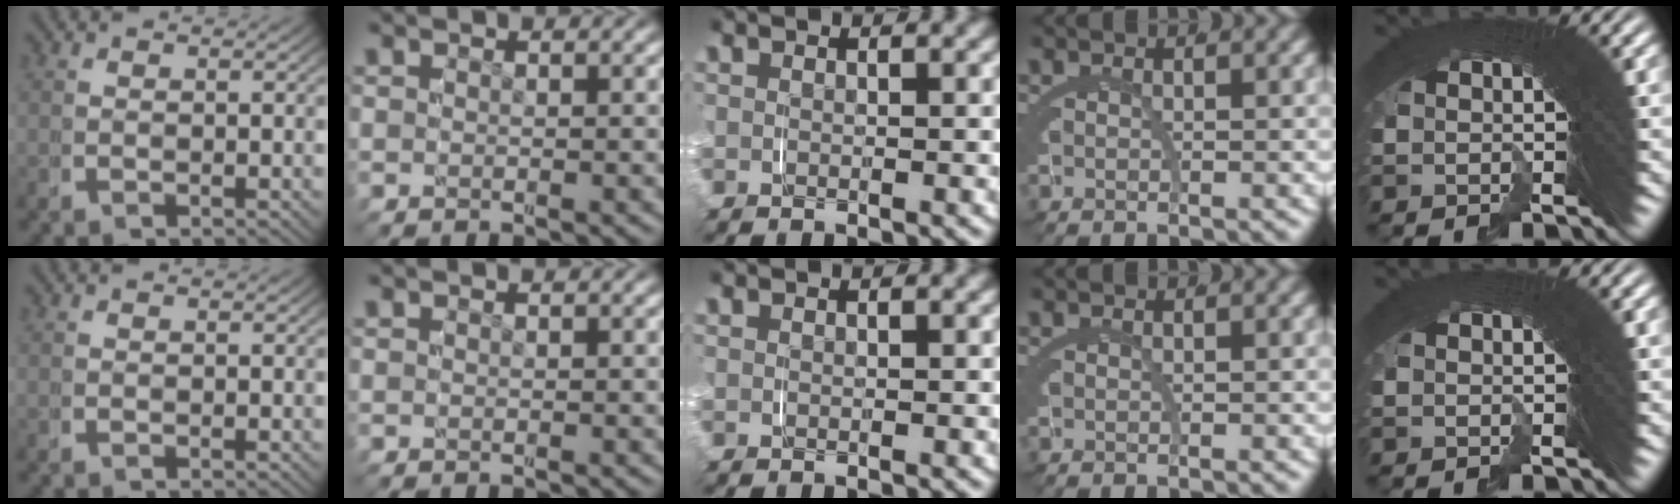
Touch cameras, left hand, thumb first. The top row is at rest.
{}